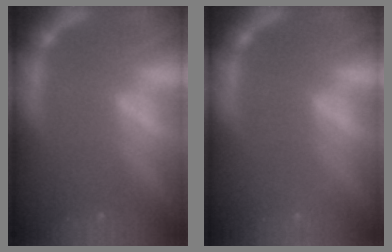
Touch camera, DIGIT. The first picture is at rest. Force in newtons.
{"total": 0.9}